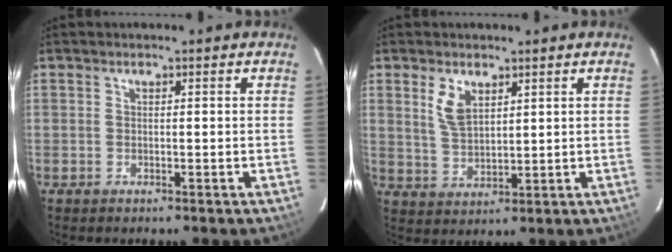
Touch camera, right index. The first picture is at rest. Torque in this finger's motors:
{"motor_torque": [0.38, 0.32, 0.18, 0.05]}